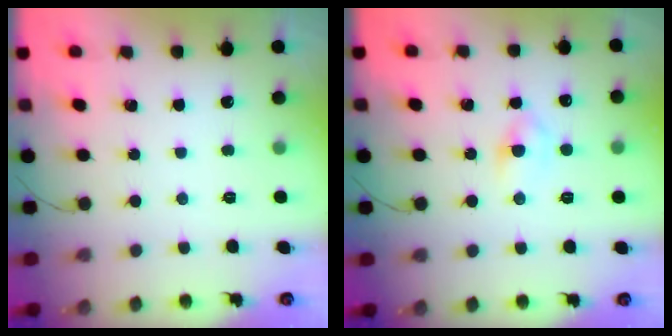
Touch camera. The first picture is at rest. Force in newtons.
{"total": 2.7, "press": 2.5, "slide": 1.1}